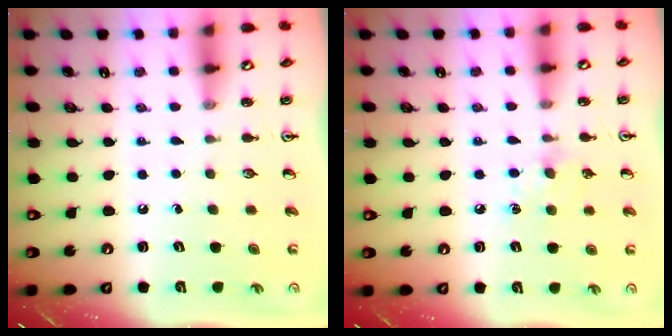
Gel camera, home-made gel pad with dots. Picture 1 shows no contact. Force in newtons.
{"total": 6.2, "press": 6.1, "slide": 0.9}